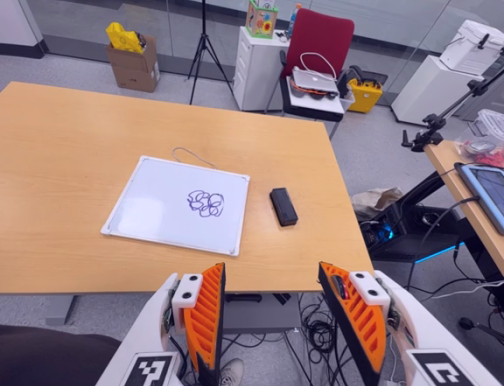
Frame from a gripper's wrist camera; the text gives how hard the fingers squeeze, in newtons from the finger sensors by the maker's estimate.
{"total": 0.0}